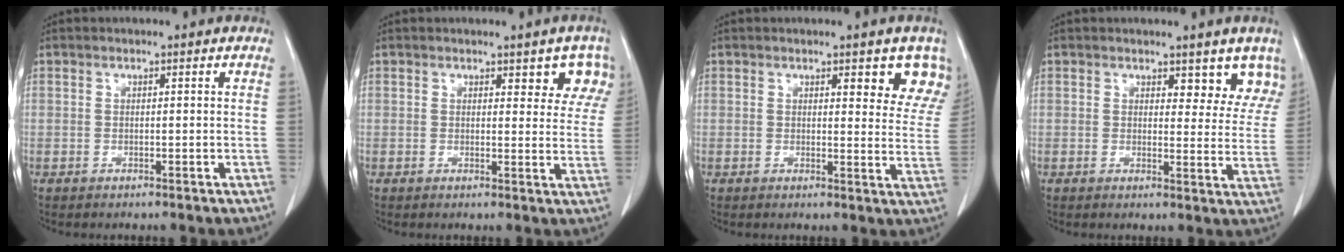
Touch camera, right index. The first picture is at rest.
{"total": 5.2, "force": [3.4, 2.2, 3.3], "torque": [-0.015, -0.003, 0.029]}
{"total": 6.8, "force": [4.9, 2.1, 4.3], "torque": [-0.032, -0.017, 0.041]}
{"total": 6.2, "force": [5.1, 2.6, 2.3], "torque": [0.002, -0.015, 0.045]}